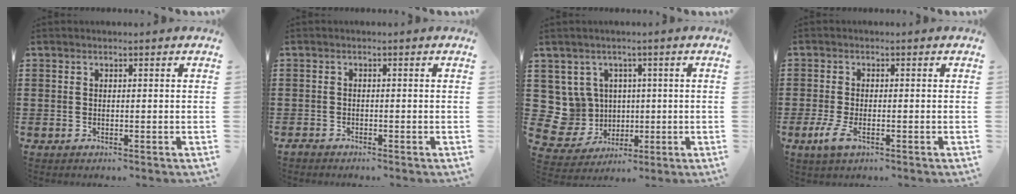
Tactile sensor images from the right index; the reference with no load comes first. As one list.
[{"total": 1.1, "force": [-1.1, 0.2, 0.0], "torque": [-0.004, -0.003, -0.022]}, {"total": 7.5, "force": [1.3, 7.3, 1.4], "torque": [-0.086, -0.005, 0.031]}, {"total": 3.1, "force": [-1.2, 1.0, 2.6], "torque": [-0.074, -0.014, -0.030]}]